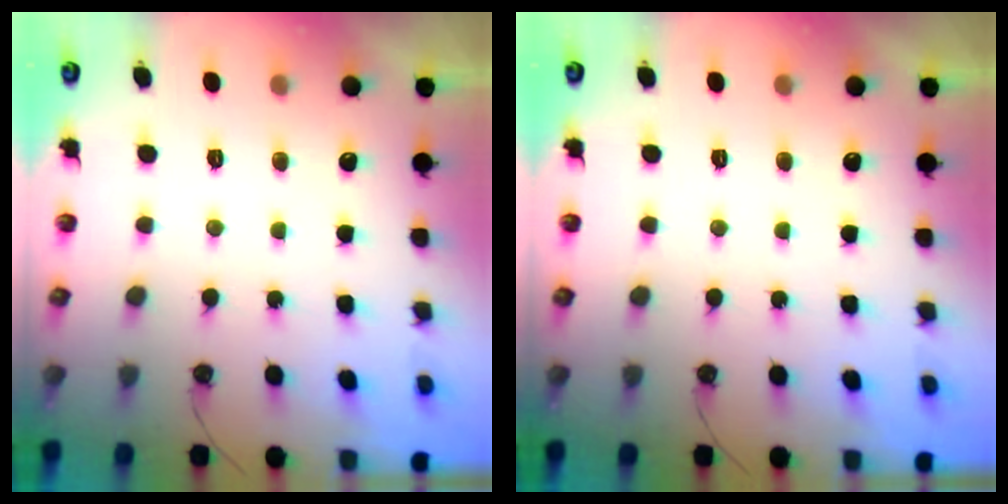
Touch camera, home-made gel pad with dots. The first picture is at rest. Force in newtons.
{"total": 0.0}